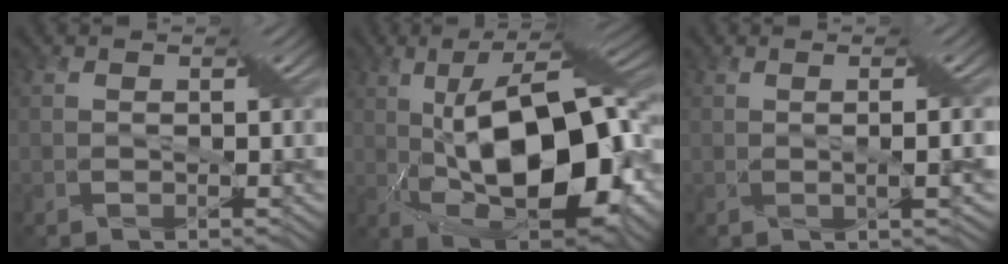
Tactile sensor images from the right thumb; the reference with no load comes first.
{"total": 15.4, "force": [0.3, 5.2, 14.5], "torque": [-0.244, 0.011, 0.007]}
{"total": 2.2, "force": [0.3, -1.0, 1.9], "torque": [-0.046, -0.004, 0.016]}